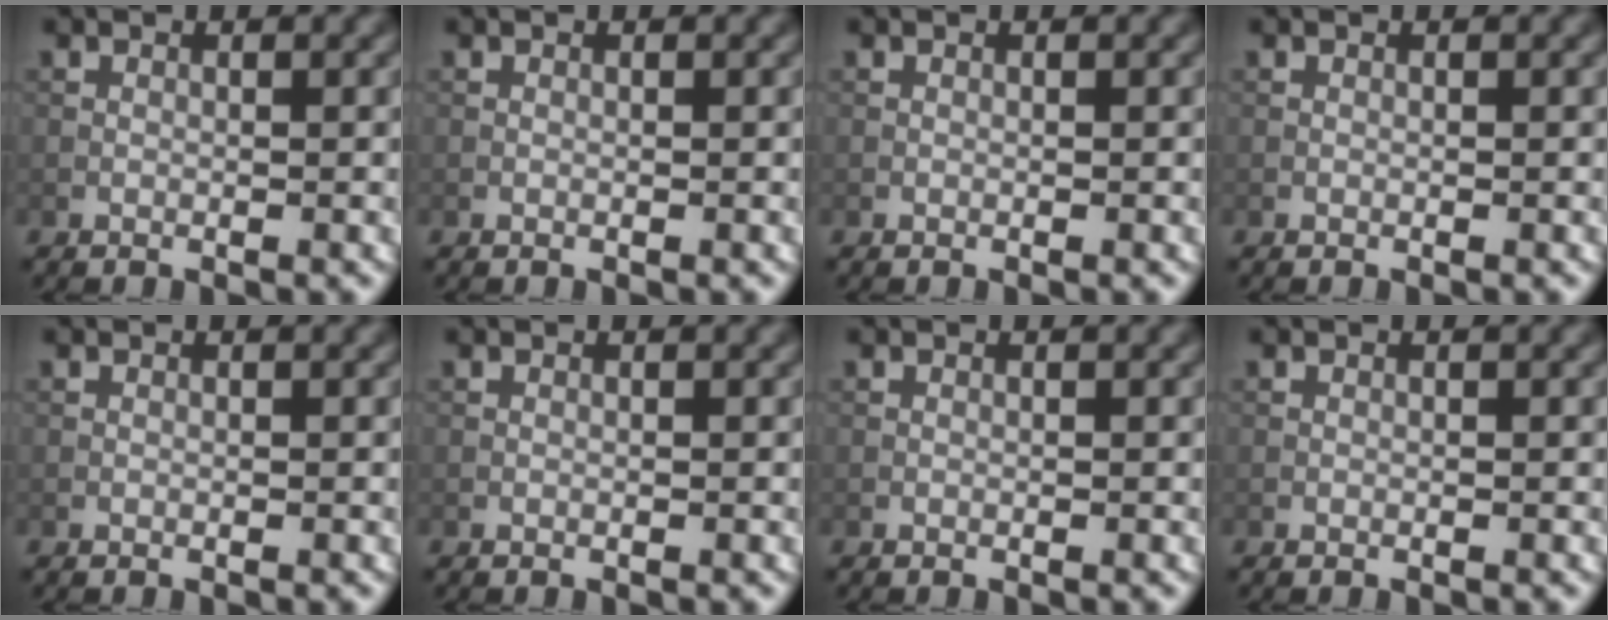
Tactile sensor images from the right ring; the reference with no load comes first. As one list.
[{"total": 0.0}, {"total": 0.0}, {"total": 0.0}, {"total": 0.0}, {"total": 0.0}, {"total": 0.0}, {"total": 0.0}]